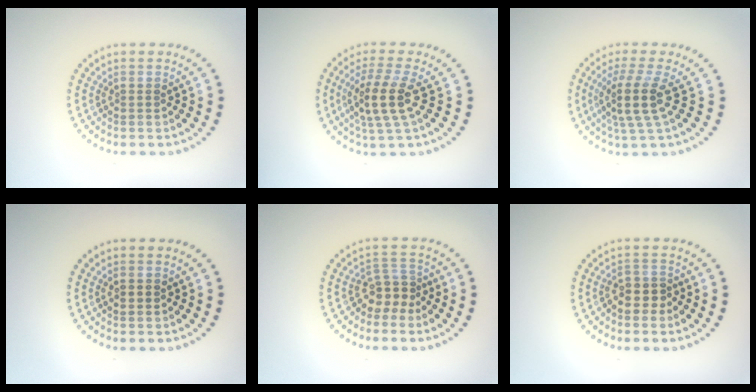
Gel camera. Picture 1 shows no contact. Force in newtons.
{"total": 4.2, "press": 3.6, "slide": 2.1}
{"total": 3.8, "press": 2.9, "slide": 2.5}
{"total": 1.2, "press": 1.2, "slide": 0.1}
{"total": 2.7, "press": 1.9, "slide": 1.9}
{"total": 2.4, "press": 2.1, "slide": 1.1}